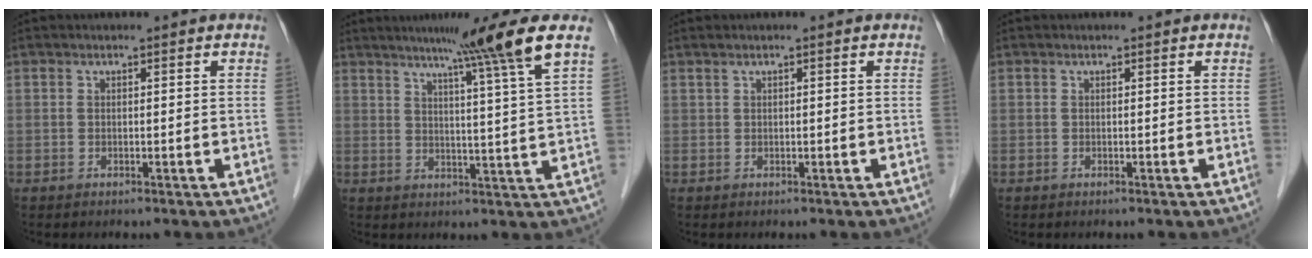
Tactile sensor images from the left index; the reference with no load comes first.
{"total": 9.5, "force": [6.4, -3.1, 6.4], "torque": [-0.099, -0.013, 0.089]}
{"total": 0.6, "force": [0.4, 0.3, 0.2], "torque": [-0.008, 0.009, 0.010]}
{"total": 0.0}